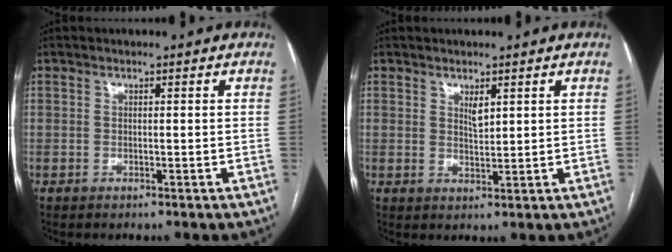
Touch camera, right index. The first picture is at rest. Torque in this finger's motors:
{"motor_torque": [0.30, 0.26, 0.02, 0.04]}